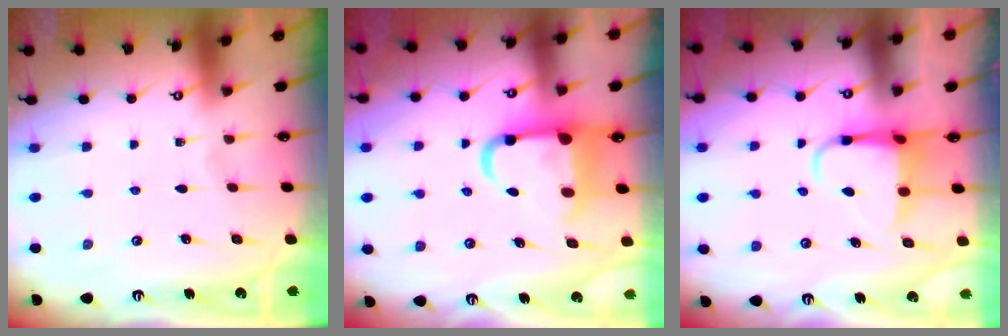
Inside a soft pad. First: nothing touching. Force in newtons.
{"total": 8.8, "press": 8.4, "slide": 2.4}
{"total": 5.2, "press": 5.1, "slide": 0.7}